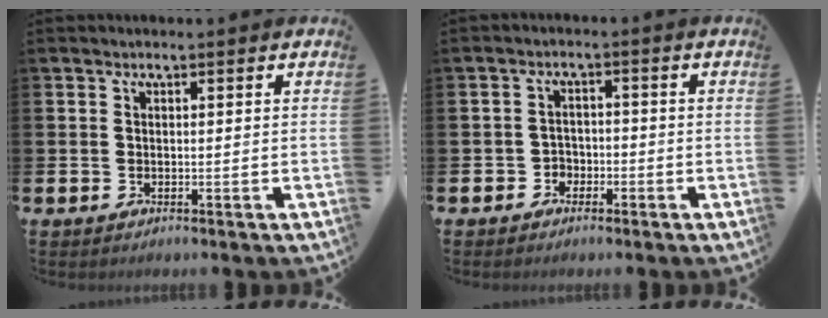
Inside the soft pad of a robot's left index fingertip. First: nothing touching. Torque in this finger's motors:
{"motor_torque": [-0.29, 0.14, -0.05, -0.01]}